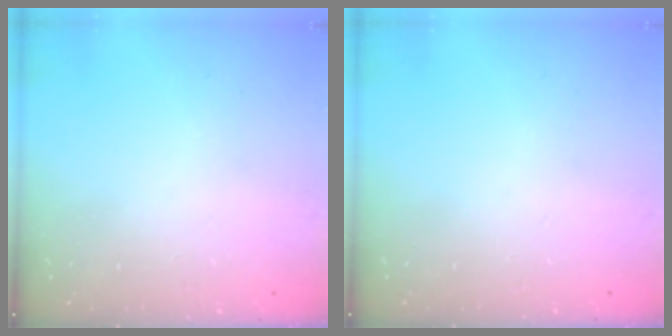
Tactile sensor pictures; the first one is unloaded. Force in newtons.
{"total": 0.0}